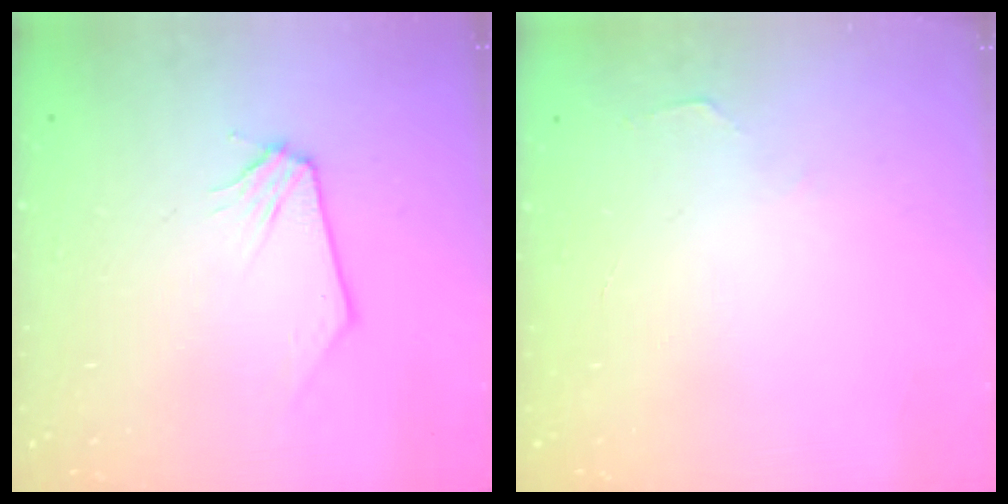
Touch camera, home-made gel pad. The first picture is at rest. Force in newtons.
{"total": 1.9, "press": 1.9, "slide": 0.3}